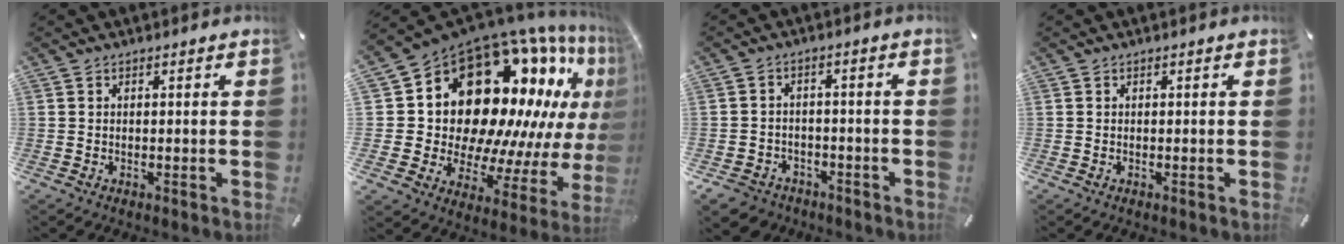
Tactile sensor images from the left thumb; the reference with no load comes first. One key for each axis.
{"total": 23.6, "fx": 11.2, "fy": 15.6, "fz": 13.8, "tx": -0.188, "ty": -0.138, "tz": 0.230}
{"total": 5.0, "fx": -3.3, "fy": 3.6, "fz": 1.1, "tx": -0.037, "ty": 0.013, "tz": -0.066}
{"total": 0.0}